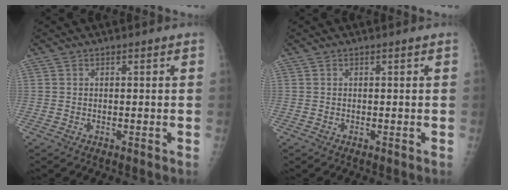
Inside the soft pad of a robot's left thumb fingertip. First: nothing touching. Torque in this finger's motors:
{"motor_torque": [-0.11, 0.10, 0.07, 0.07, 0.00]}